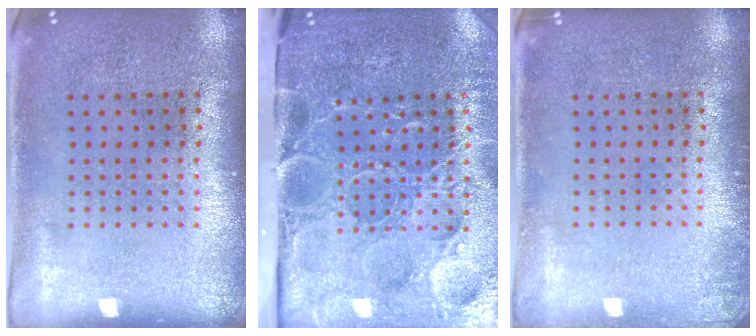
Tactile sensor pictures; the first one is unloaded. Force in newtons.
{"total": 5.2, "press": 4.2, "slide": 3.0}
{"total": 1.0, "press": 1.0, "slide": 0.2}